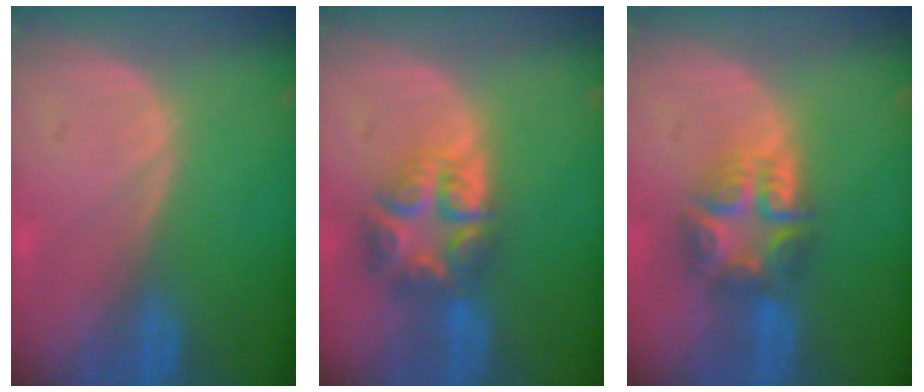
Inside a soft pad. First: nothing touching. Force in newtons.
{"total": 8.0, "press": 6.9, "slide": 4.2}
{"total": 7.9, "press": 6.7, "slide": 4.2}